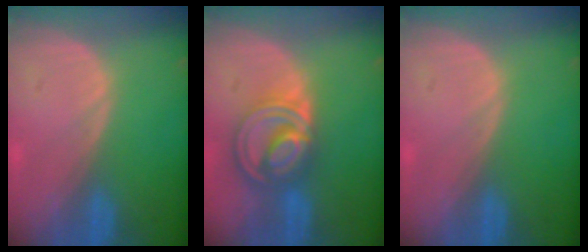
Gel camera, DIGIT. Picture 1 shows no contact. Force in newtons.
{"total": 8.8, "press": 7.4, "slide": 4.7}
{"total": 0.0}